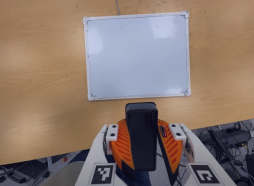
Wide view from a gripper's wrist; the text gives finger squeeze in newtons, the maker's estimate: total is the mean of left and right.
{"total": 10.8, "left": 10.3, "right": 11.3}